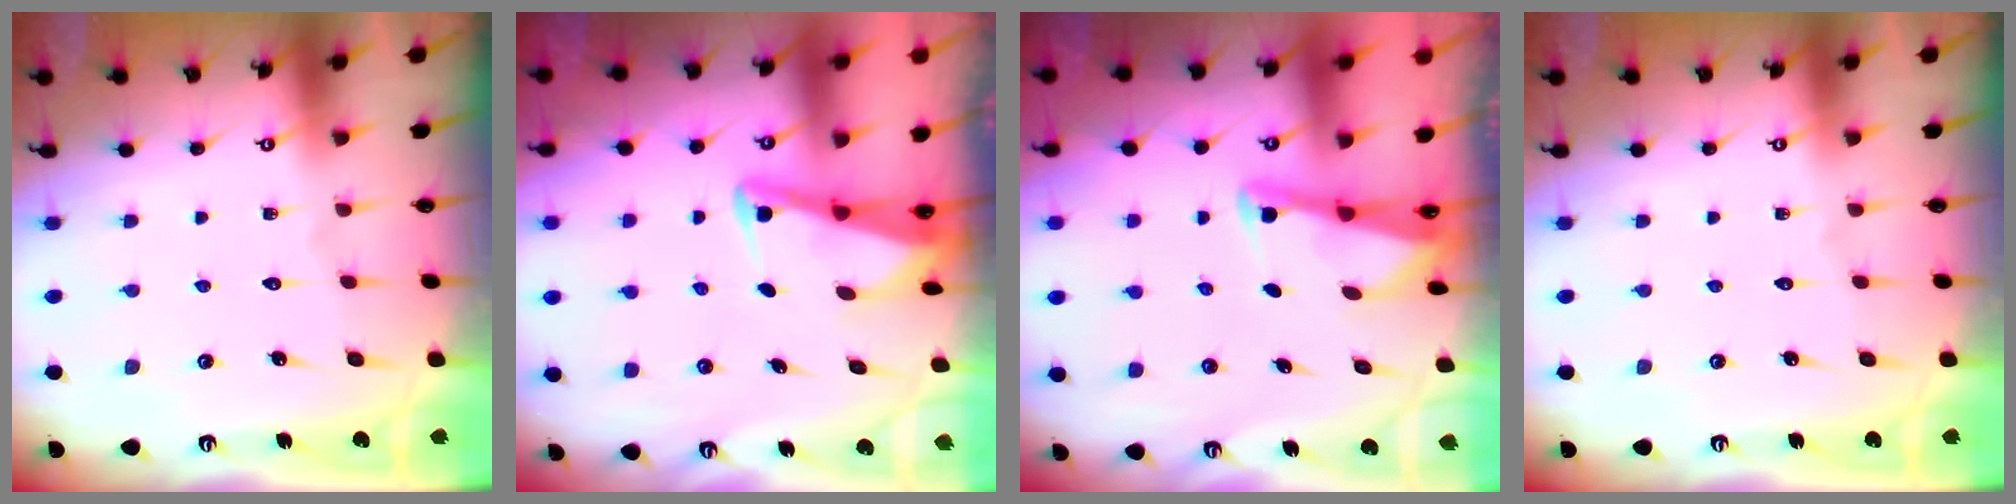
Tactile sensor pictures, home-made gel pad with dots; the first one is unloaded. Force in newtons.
{"total": 2.9, "press": 2.9, "slide": 0.3}
{"total": 2.5, "press": 2.5, "slide": 0.1}
{"total": 0.0}